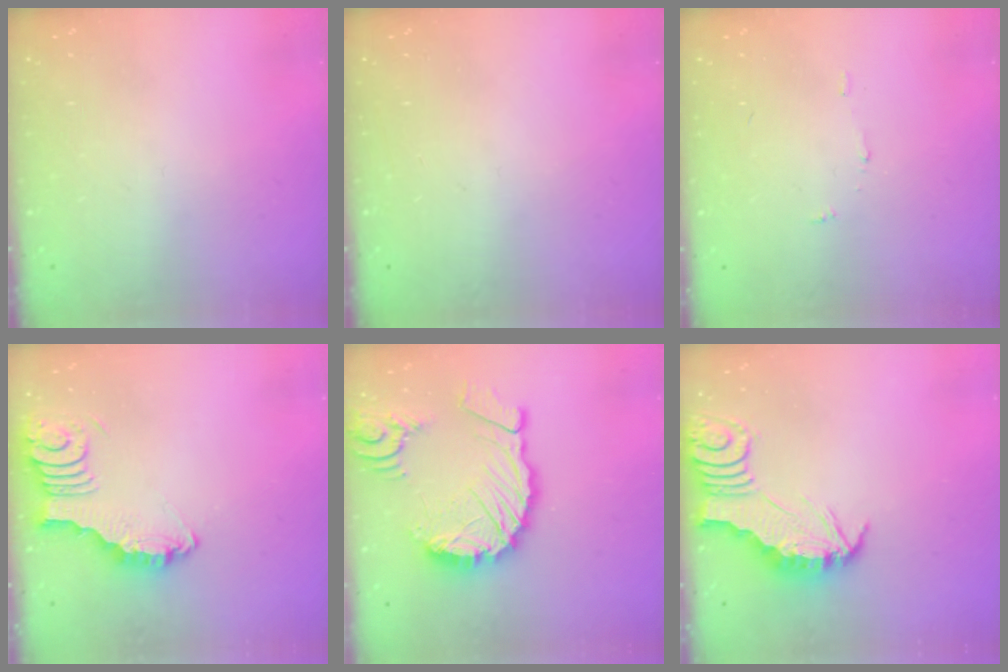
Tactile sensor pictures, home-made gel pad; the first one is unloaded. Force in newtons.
{"total": 0.0}
{"total": 4.4, "press": 4.3, "slide": 0.4}
{"total": 3.8, "press": 3.7, "slide": 0.3}
{"total": 17.2, "press": 17.0, "slide": 2.3}
{"total": 2.8, "press": 2.8, "slide": 0.3}